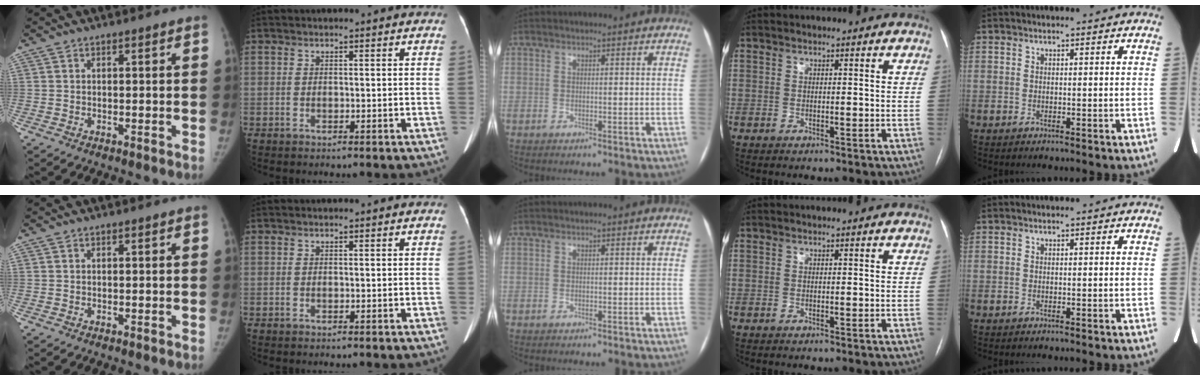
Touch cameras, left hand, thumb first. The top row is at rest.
{}